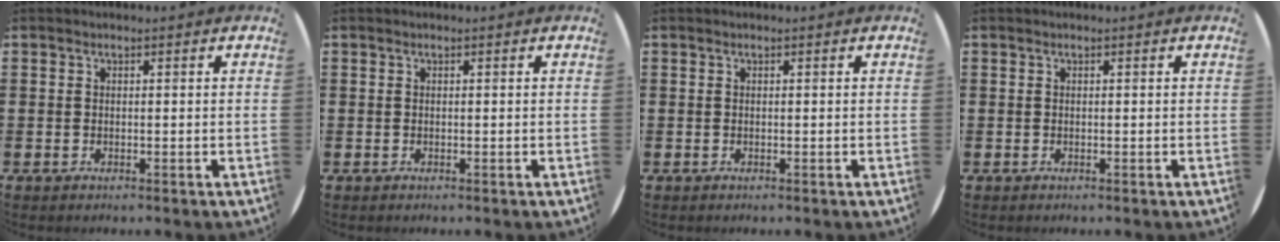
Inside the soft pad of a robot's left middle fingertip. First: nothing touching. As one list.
[{"total": 0.0}, {"total": 0.0}, {"total": 0.0}]